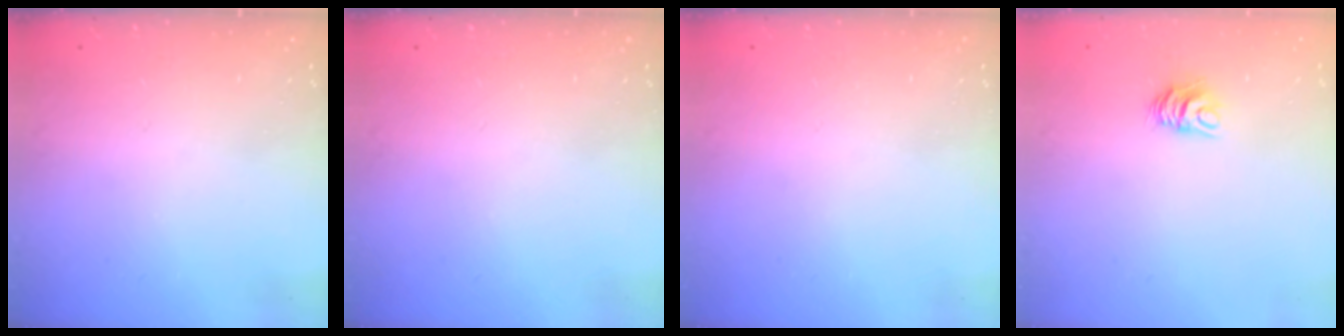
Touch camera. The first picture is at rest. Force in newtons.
{"total": 0.0}
{"total": 0.0}
{"total": 6.2, "press": 6.2, "slide": 0.1}